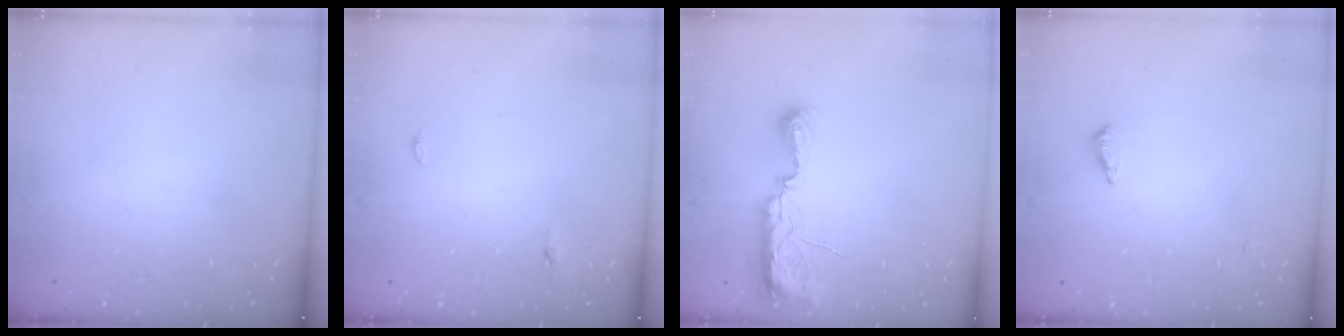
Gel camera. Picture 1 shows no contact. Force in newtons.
{"total": 3.7, "press": 3.3, "slide": 1.7}
{"total": 7.9, "press": 7.8, "slide": 0.8}
{"total": 3.2, "press": 3.1, "slide": 0.3}